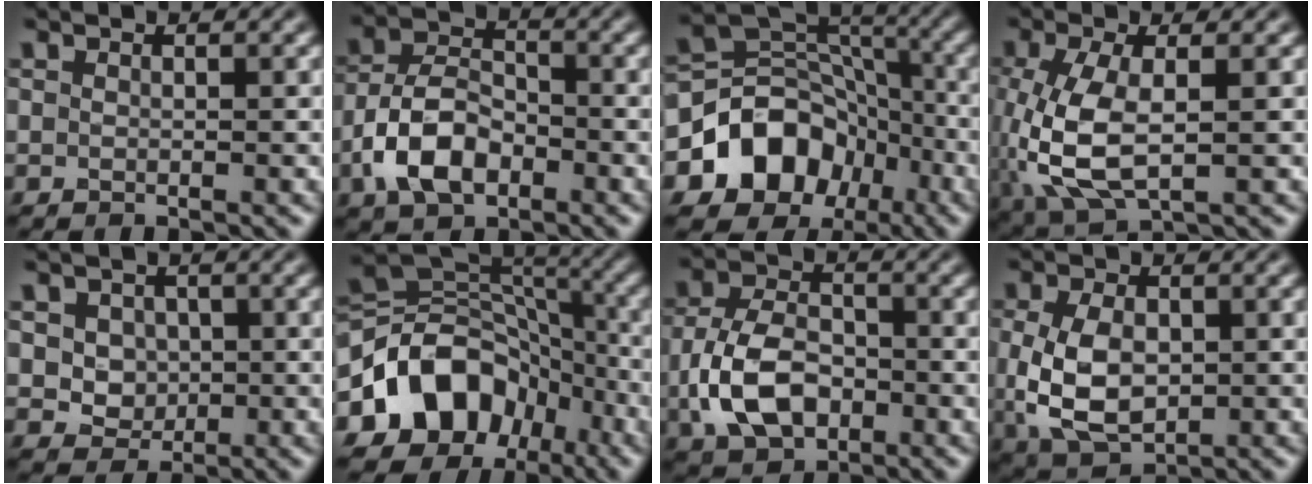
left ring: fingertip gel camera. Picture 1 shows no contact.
{"total": 6.3, "force": [-2.8, 3.9, 4.2], "torque": [-0.080, 0.003, -0.058]}
{"total": 9.5, "force": [-3.8, 7.4, 4.5], "torque": [-0.062, 0.001, -0.073]}
{"total": 7.2, "force": [-1.0, 3.4, 6.3], "torque": [-0.153, -0.006, -0.015]}
{"total": 3.2, "force": [0.5, 2.8, 1.5], "torque": [-0.025, -0.001, 0.012]}
{"total": 11.2, "force": [-4.9, 8.5, 5.5], "torque": [-0.088, 0.012, -0.097]}
{"total": 7.0, "force": [-1.8, 4.7, 4.8], "torque": [-0.103, 0.000, -0.039]}
{"total": 6.9, "force": [-0.4, 4.5, 5.2], "torque": [-0.117, -0.008, -0.003]}